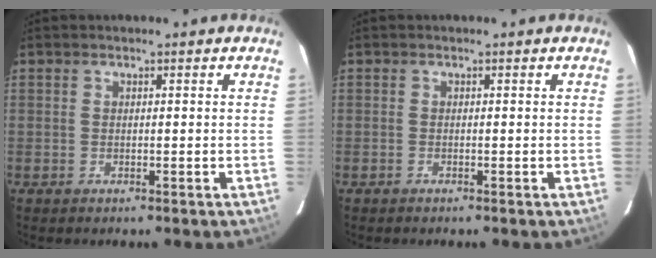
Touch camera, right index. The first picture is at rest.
{"total": 0.0}